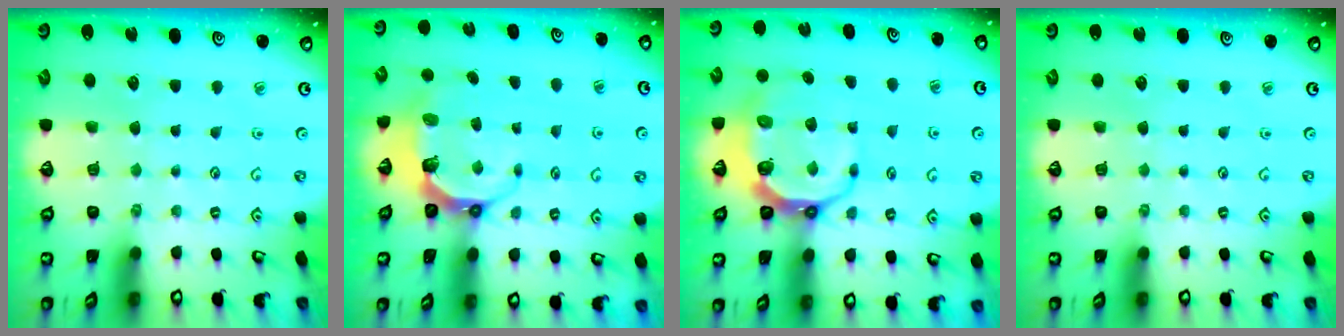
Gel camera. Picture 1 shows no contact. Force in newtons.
{"total": 7.3, "press": 6.5, "slide": 3.4}
{"total": 10.2, "press": 9.4, "slide": 3.9}
{"total": 0.0}